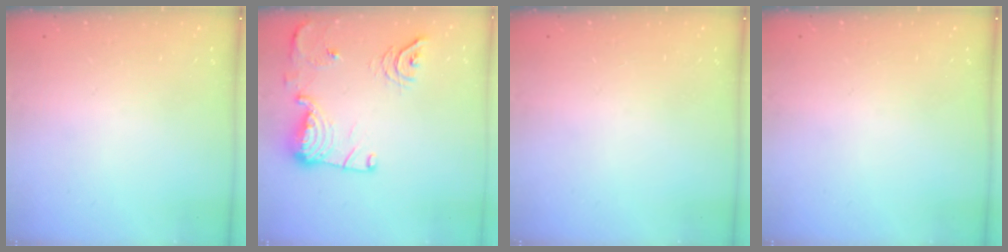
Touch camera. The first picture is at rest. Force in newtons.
{"total": 19.3, "press": 18.6, "slide": 5.2}
{"total": 0.0}
{"total": 0.0}